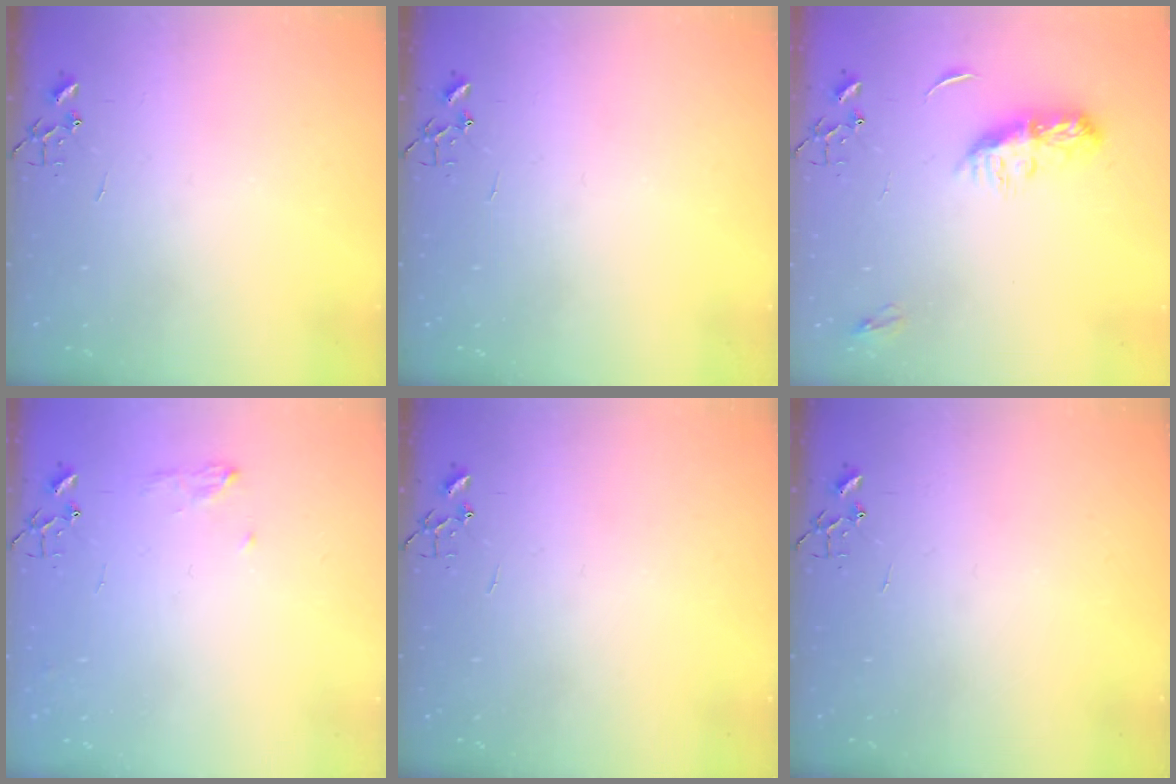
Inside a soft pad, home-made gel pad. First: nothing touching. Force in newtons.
{"total": 0.0}
{"total": 8.3, "press": 8.3, "slide": 0.4}
{"total": 7.0, "press": 7.0, "slide": 0.8}
{"total": 0.0}
{"total": 0.0}